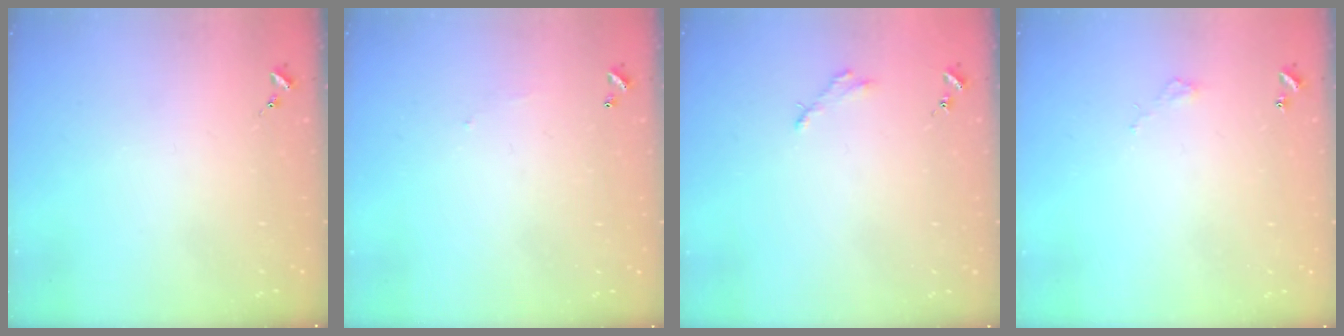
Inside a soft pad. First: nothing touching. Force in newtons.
{"total": 3.8, "press": 3.8, "slide": 0.1}
{"total": 2.5, "press": 2.5, "slide": 0.2}
{"total": 2.8, "press": 2.8, "slide": 0.2}